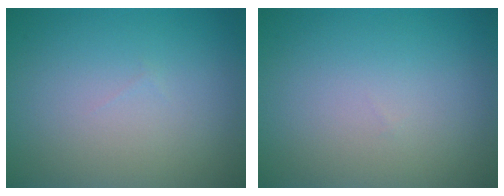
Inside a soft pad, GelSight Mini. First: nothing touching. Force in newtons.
{"total": 0.0}